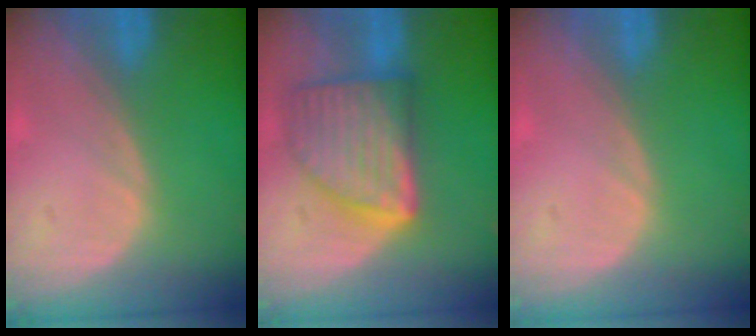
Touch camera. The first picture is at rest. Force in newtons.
{"total": 9.2, "press": 9.1, "slide": 0.5}
{"total": 0.0}